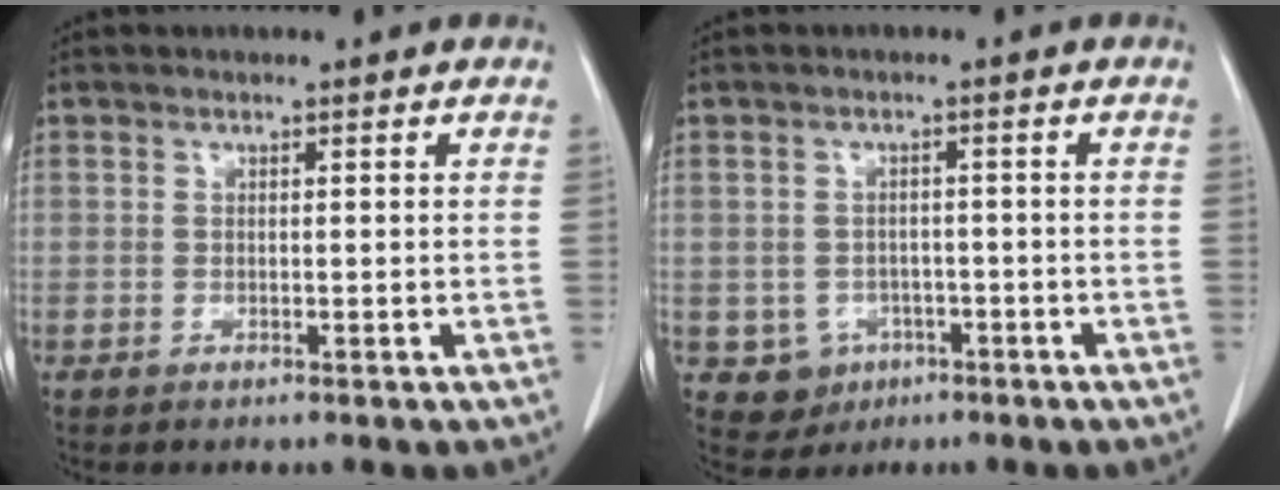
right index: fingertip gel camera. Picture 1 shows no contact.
{"total": 4.5, "force": [-1.6, 4.2, 0.7], "torque": [-0.005, 0.009, -0.015]}